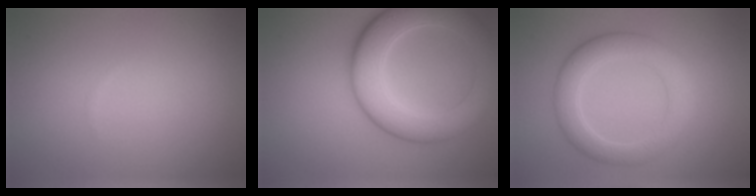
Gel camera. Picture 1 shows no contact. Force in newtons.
{"total": 7.7, "press": 7.7, "slide": 0.2}
{"total": 4.5, "press": 4.5, "slide": 0.3}